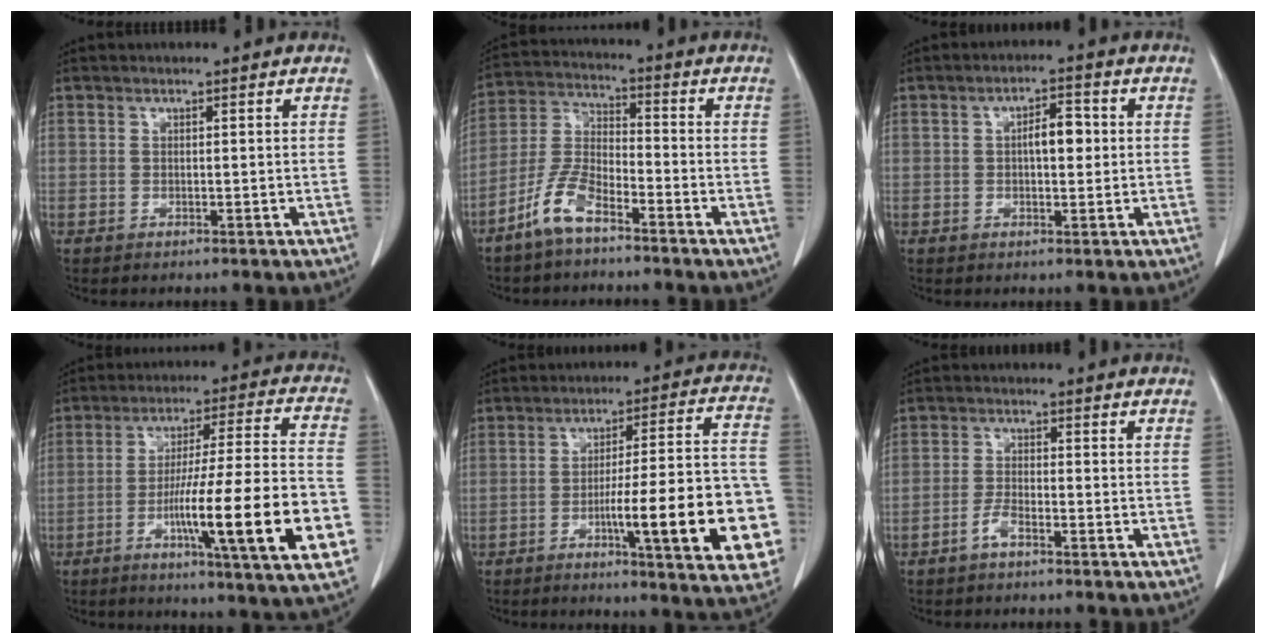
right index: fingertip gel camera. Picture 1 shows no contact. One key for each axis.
{"total": 7.8, "fx": -5.3, "fy": 2.4, "fz": 5.2, "tx": -0.121, "ty": 0.001, "tz": -0.113}
{"total": 4.5, "fx": 0.4, "fy": 1.8, "fz": 4.1, "tx": -0.066, "ty": 0.011, "tz": 0.006}
{"total": 21.8, "fx": -6.6, "fy": 0.7, "fz": 20.7, "tx": -0.283, "ty": -0.010, "tz": -0.098}
{"total": 20.4, "fx": -6.0, "fy": 2.4, "fz": 19.3, "tx": -0.186, "ty": 0.019, "tz": -0.074}
{"total": 2.5, "fx": -1.8, "fy": 0.6, "fz": 1.7, "tx": -0.033, "ty": 0.004, "tz": -0.037}